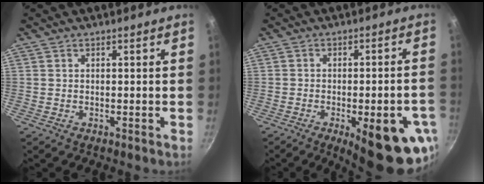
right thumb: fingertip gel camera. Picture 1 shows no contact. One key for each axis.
{"total": 17.1, "fx": -6.6, "fy": 5.7, "fz": 14.7, "tx": -0.150, "ty": 0.011, "tz": -0.077}